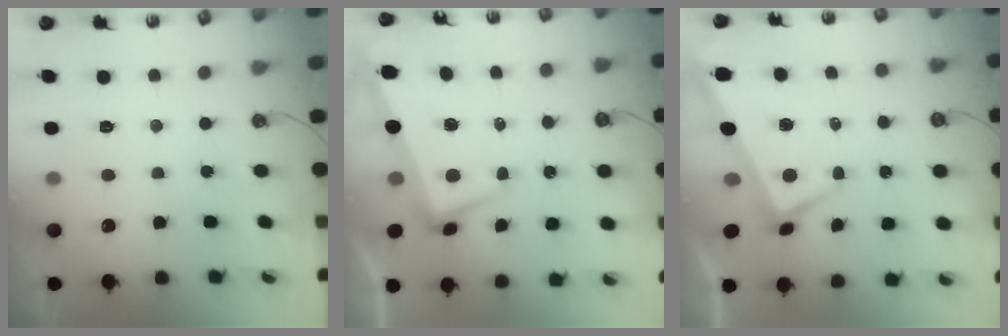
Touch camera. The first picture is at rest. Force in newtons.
{"total": 2.1, "press": 0.4, "slide": 2.1}
{"total": 0.9, "press": 0.6, "slide": 0.8}